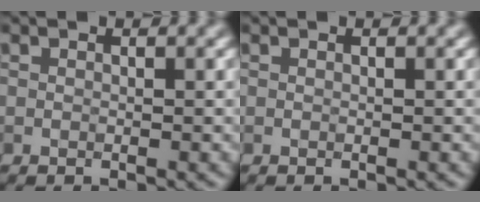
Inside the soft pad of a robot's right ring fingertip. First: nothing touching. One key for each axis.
{"total": 0.0}